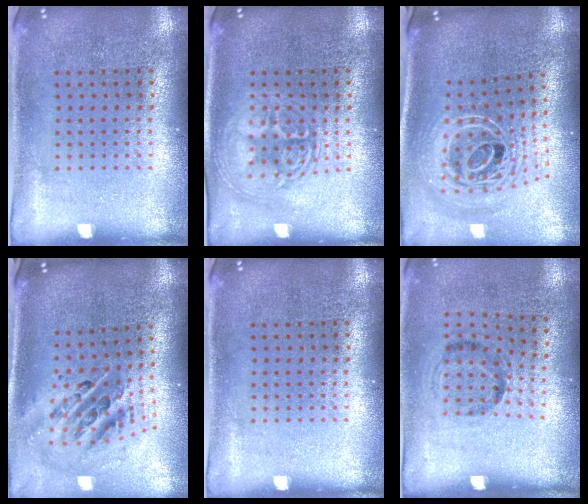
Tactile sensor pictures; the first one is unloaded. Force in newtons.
{"total": 2.5, "press": 2.5, "slide": 0.4}
{"total": 2.8, "press": 2.0, "slide": 1.9}
{"total": 1.9, "press": 1.5, "slide": 1.2}
{"total": 0.0}
{"total": 1.2, "press": 0.8, "slide": 0.9}